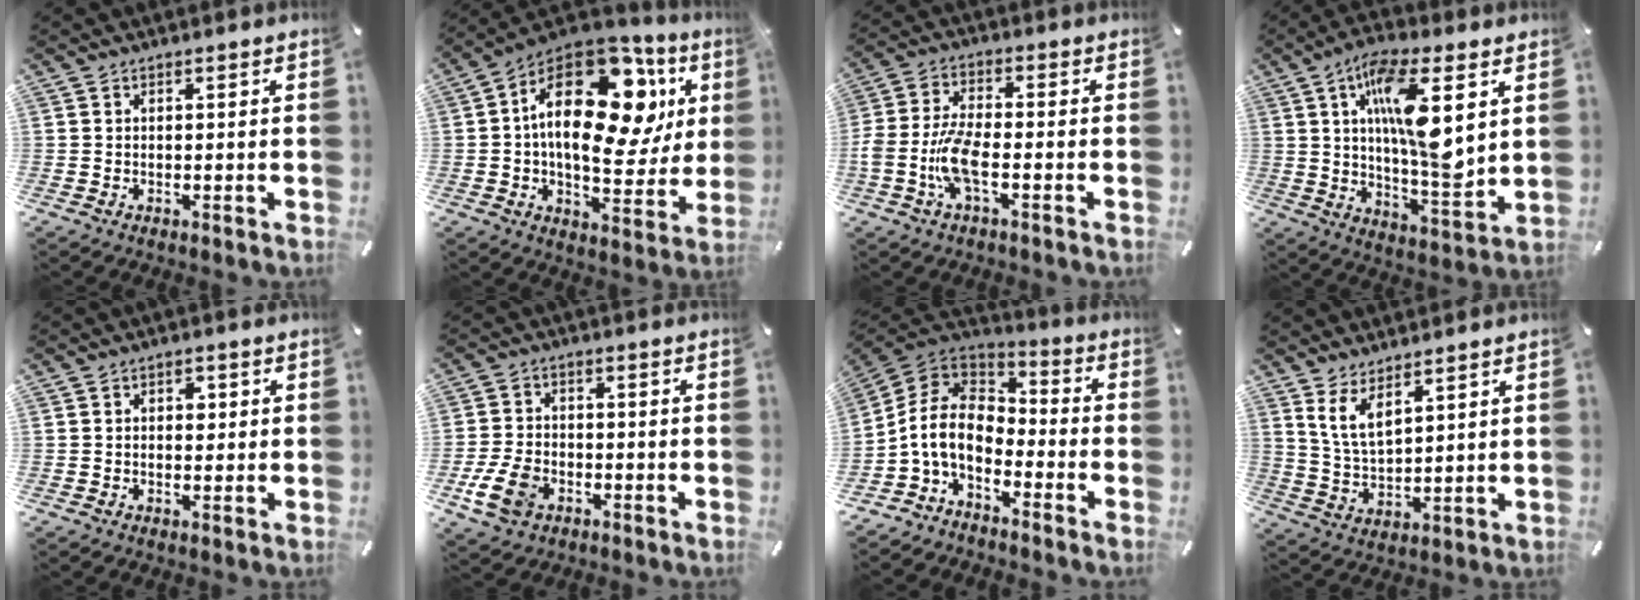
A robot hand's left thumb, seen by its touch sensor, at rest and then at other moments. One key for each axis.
{"total": 27.1, "fx": 7.1, "fy": 14.7, "fz": 21.7, "tx": -0.347, "ty": -0.036, "tz": 0.122}
{"total": 9.2, "fx": -3.2, "fy": 3.5, "fz": 7.8, "tx": -0.179, "ty": -0.008, "tz": -0.062}
{"total": 17.1, "fx": 4.8, "fy": 5.4, "fz": 15.5, "tx": -0.281, "ty": -0.020, "tz": 0.071}
{"total": 2.3, "fx": 0.3, "fy": 1.6, "fz": 1.7, "tx": -0.011, "ty": -0.002, "tz": -0.003}
{"total": 8.2, "fx": -3.3, "fy": 5.9, "fz": 4.6, "tx": -0.102, "ty": 0.007, "tz": -0.062}
{"total": 10.8, "fx": -4.9, "fy": 7.0, "fz": 6.5, "tx": -0.160, "ty": 0.016, "tz": -0.100}
{"total": 7.1, "fx": 5.2, "fy": 2.6, "fz": 4.2, "tx": -0.105, "ty": -0.021, "tz": 0.095}